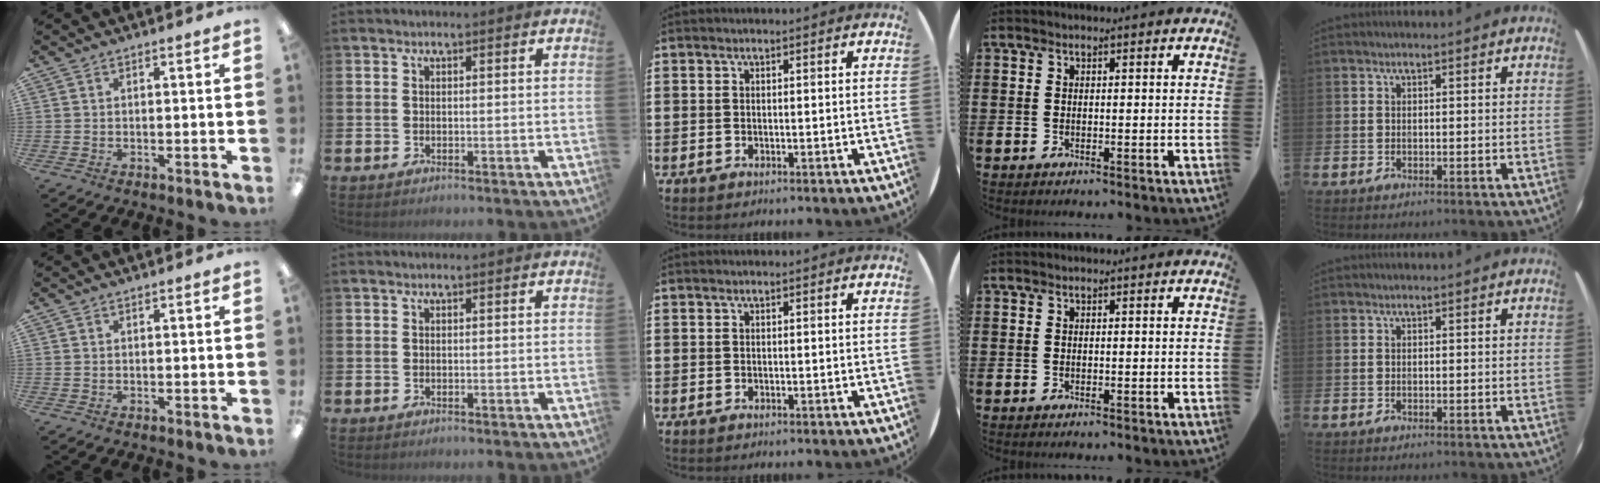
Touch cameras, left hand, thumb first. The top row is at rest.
{}